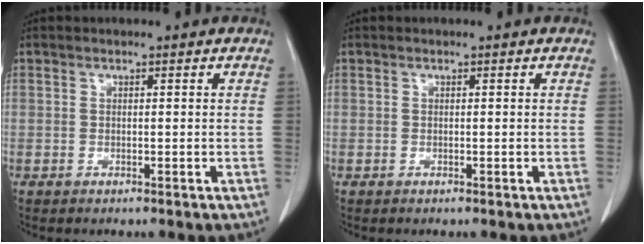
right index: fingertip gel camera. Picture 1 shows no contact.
{"total": 0.0}